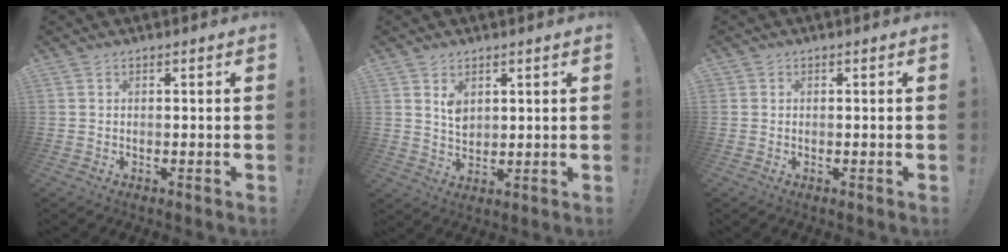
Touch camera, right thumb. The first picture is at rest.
{"total": 4.5, "force": [2.6, 2.8, 2.4], "torque": [-0.035, -0.017, 0.047]}
{"total": 0.0}